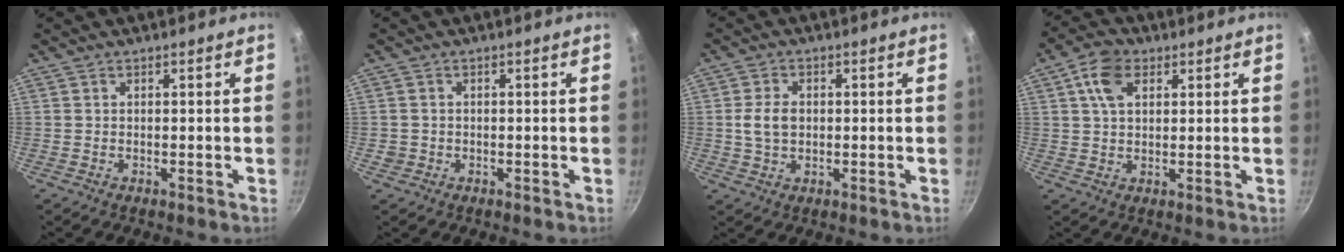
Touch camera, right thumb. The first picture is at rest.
{"total": 1.5, "force": [-0.3, 1.4, 0.2], "torque": [0.000, 0.002, -0.002]}
{"total": 5.1, "force": [0.2, 3.6, 3.5], "torque": [-0.057, 0.005, 0.003]}
{"total": 7.0, "force": [2.7, 4.6, 4.5], "torque": [-0.066, 0.006, 0.044]}